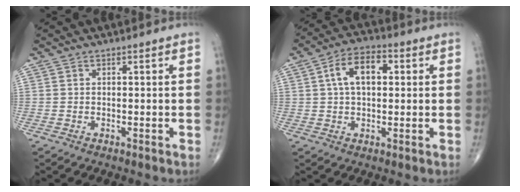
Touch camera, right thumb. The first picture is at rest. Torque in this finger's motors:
{"motor_torque": [0.37, 2.50, 1.19, 0.48, 0.05]}